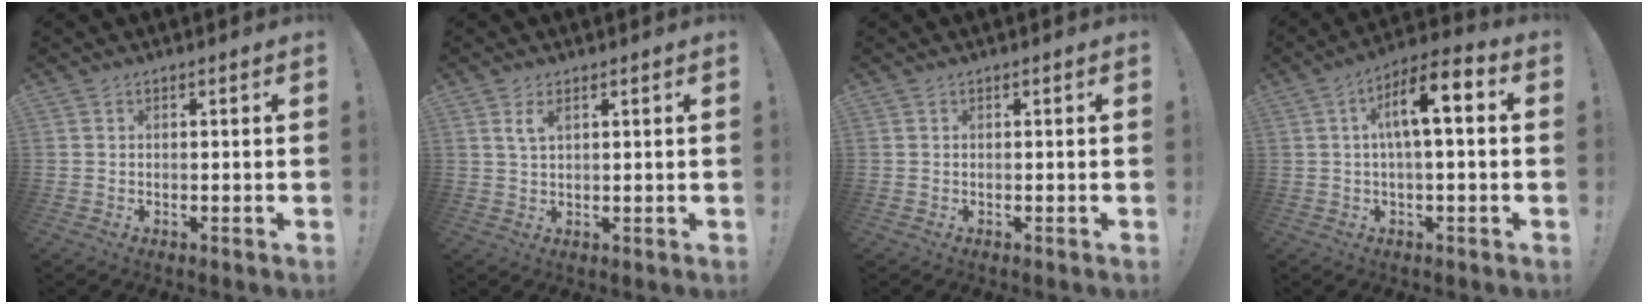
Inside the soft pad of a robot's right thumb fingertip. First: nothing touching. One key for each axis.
{"total": 3.4, "fx": 1.8, "fy": 1.3, "fz": 2.6, "tx": -0.047, "ty": -0.003, "tz": 0.030}
{"total": 0.0}
{"total": 10.6, "fx": 1.6, "fy": 3.2, "fz": 10.0, "tx": -0.162, "ty": 0.003, "tz": 0.023}